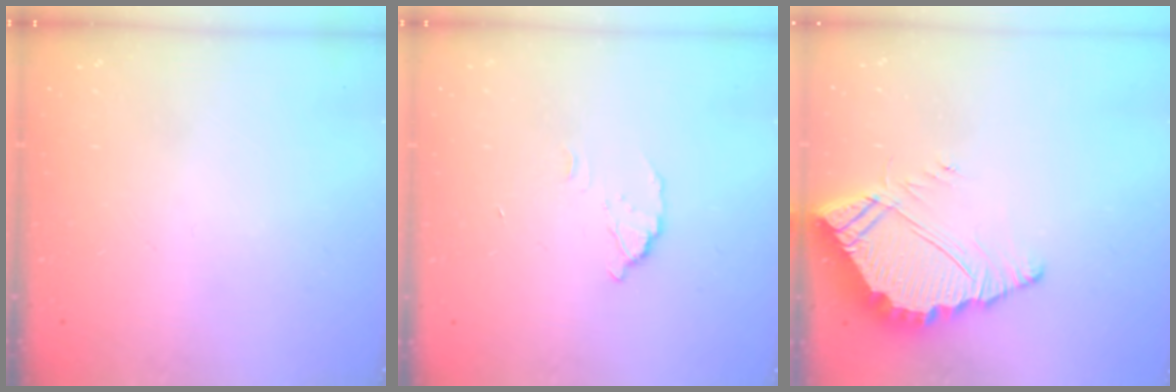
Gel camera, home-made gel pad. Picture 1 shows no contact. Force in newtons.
{"total": 2.7, "press": 2.7, "slide": 0.1}
{"total": 8.5, "press": 8.5, "slide": 0.8}